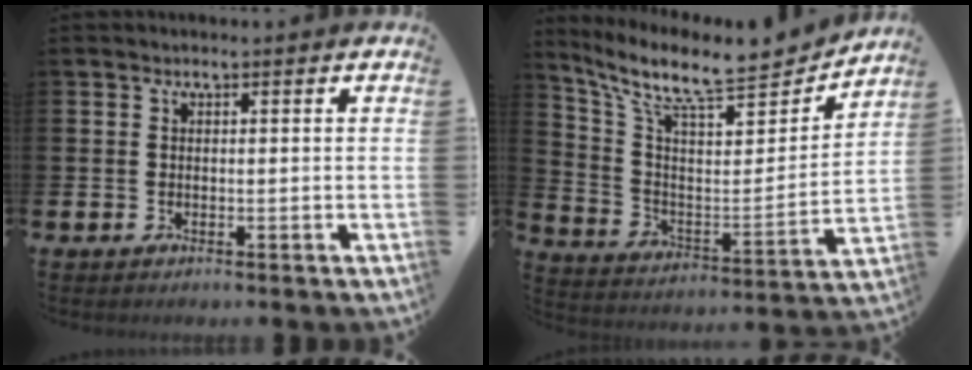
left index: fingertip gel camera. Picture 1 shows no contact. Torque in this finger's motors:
{"motor_torque": [0.90, -1.23, 0.37, 0.16]}